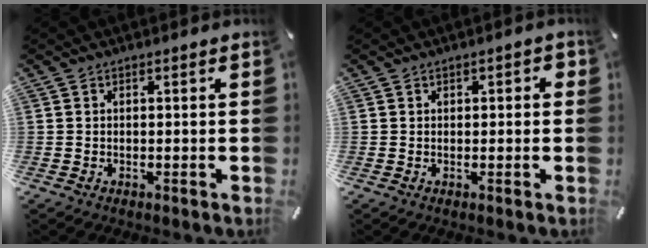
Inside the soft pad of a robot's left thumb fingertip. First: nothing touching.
{"total": 1.1, "force": [-0.1, 0.9, 0.7], "torque": [-0.012, 0.006, -0.005]}